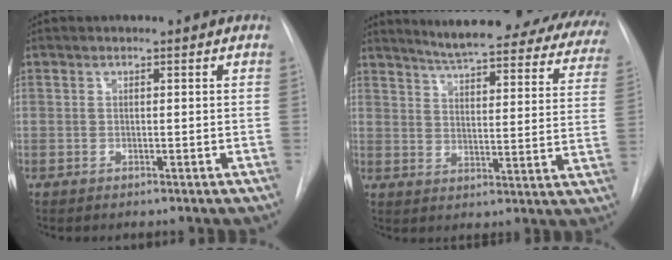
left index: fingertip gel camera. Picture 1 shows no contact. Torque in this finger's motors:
{"motor_torque": [0.52, -0.53, 0.38, 0.08]}